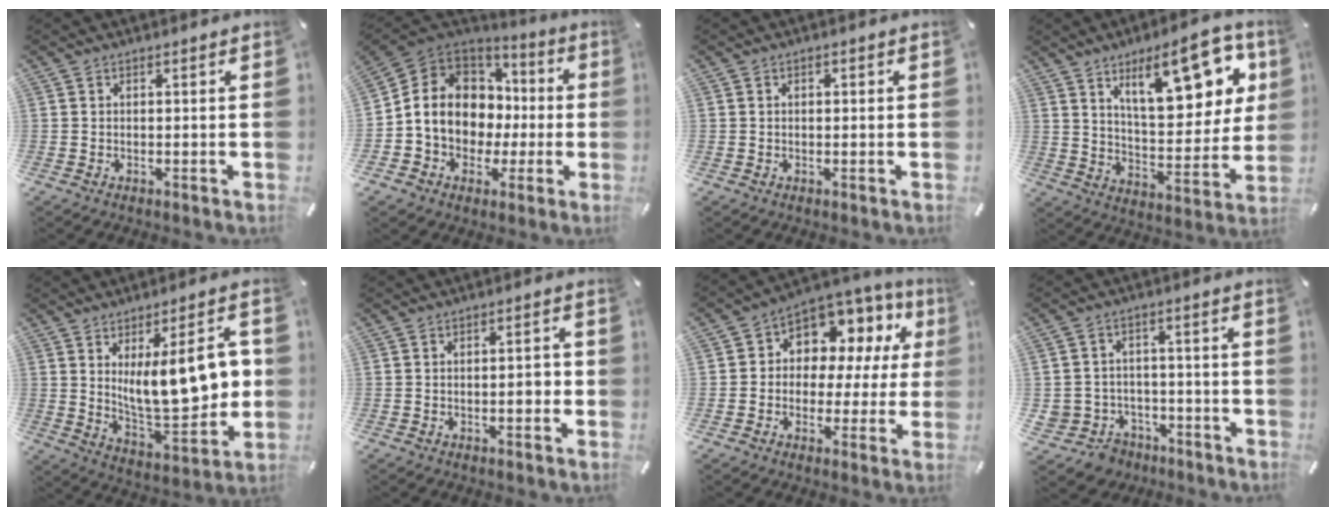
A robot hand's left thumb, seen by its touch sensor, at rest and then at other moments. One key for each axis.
{"total": 12.4, "fx": -0.8, "fy": 11.0, "fz": 5.6, "tx": -0.137, "ty": -0.005, "tz": -0.006}
{"total": 0.8, "fx": -0.1, "fy": 0.8, "fz": 0.1, "tx": -0.002, "ty": 0.005, "tz": -0.004}
{"total": 20.3, "fx": 10.5, "fy": 8.6, "fz": 15.1, "tx": -0.210, "ty": -0.049, "tz": 0.167}
{"total": 18.5, "fx": 4.7, "fy": 7.2, "fz": 16.4, "tx": -0.246, "ty": -0.021, "tz": 0.074}
{"total": 3.1, "fx": -0.5, "fy": 1.2, "fz": 2.8, "tx": -0.040, "ty": 0.004, "tz": -0.012}
{"total": 8.8, "fx": 3.2, "fy": 7.3, "fz": 3.7, "tx": -0.066, "ty": -0.035, "tz": 0.062}
{"total": 6.4, "fx": -3.1, "fy": 5.6, "fz": 0.7, "tx": -0.034, "ty": 0.016, "tz": -0.059}